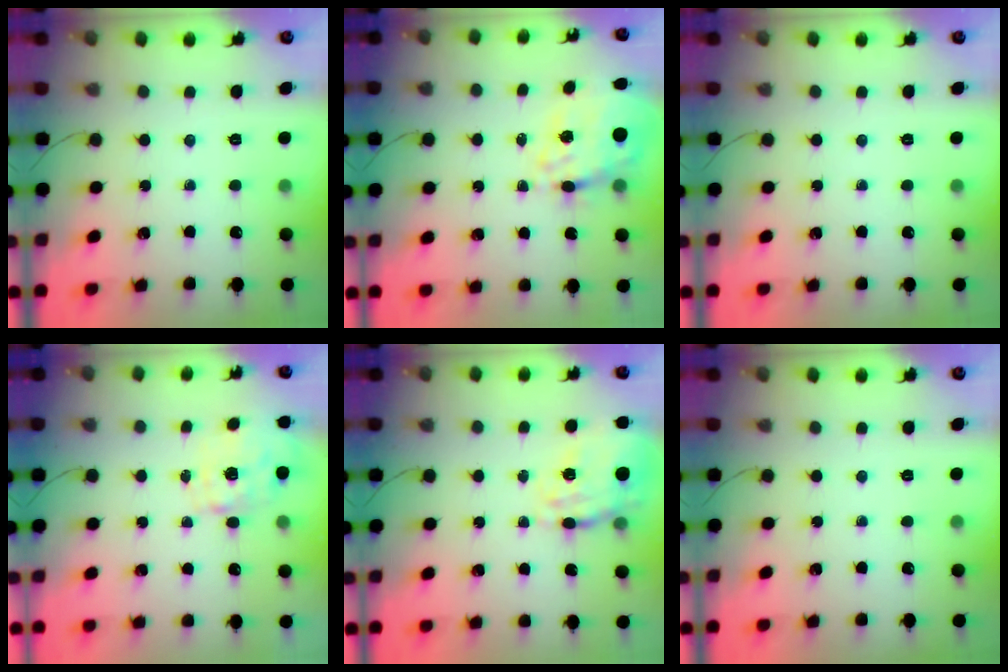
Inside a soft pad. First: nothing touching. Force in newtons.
{"total": 10.7, "press": 10.0, "slide": 3.9}
{"total": 0.0}
{"total": 9.4, "press": 9.4, "slide": 1.1}
{"total": 19.4, "press": 19.3, "slide": 1.9}
{"total": 0.0}